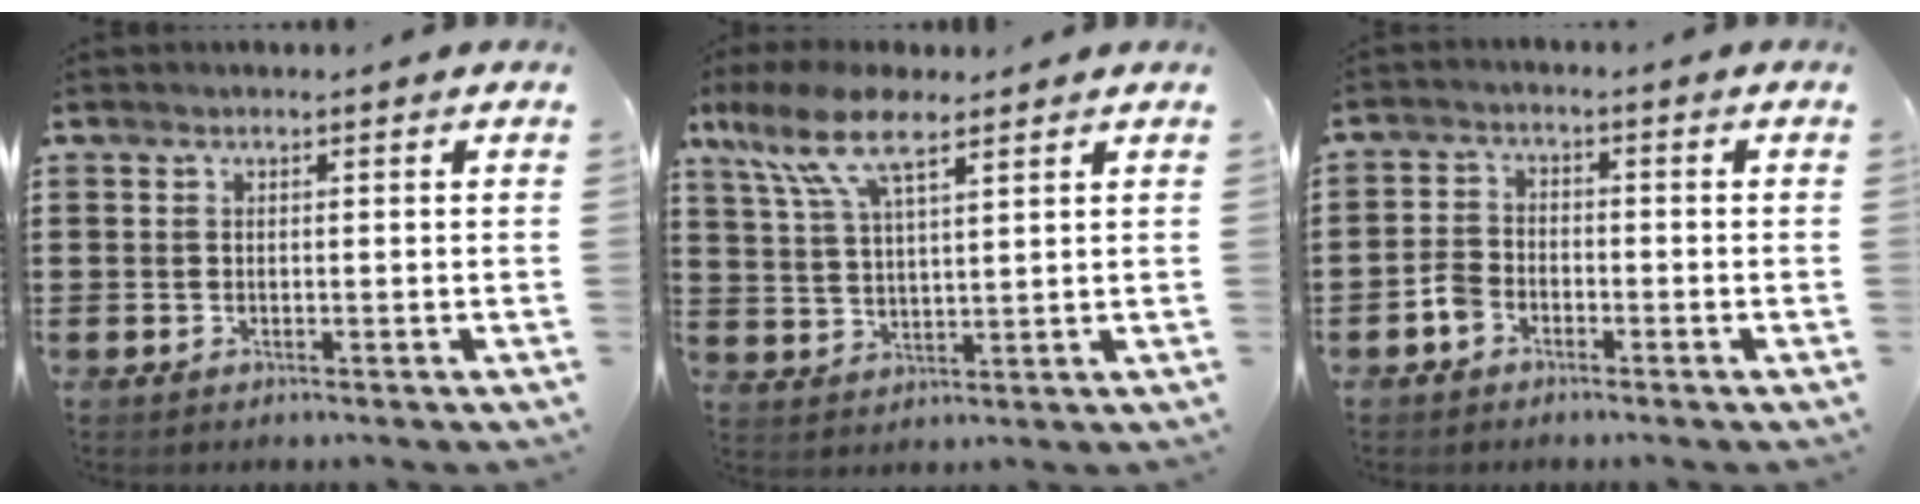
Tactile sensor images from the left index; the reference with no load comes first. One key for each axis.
{"total": 9.3, "fx": 6.3, "fy": 3.1, "fz": 6.2, "tx": -0.138, "ty": -0.004, "tz": 0.115}
{"total": 3.1, "fx": -2.1, "fy": 1.8, "fz": 1.2, "tx": -0.038, "ty": 0.003, "tz": -0.045}